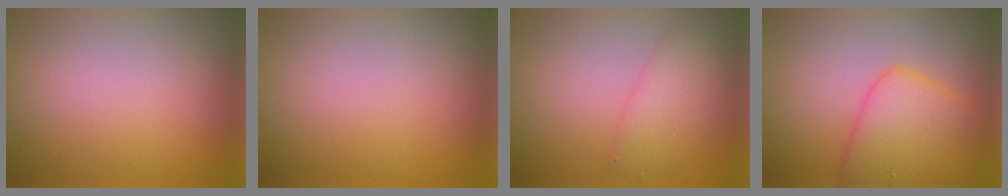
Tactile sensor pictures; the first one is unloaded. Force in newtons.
{"total": 0.0}
{"total": 2.8, "press": 2.8, "slide": 0.1}
{"total": 5.2, "press": 5.2, "slide": 0.4}